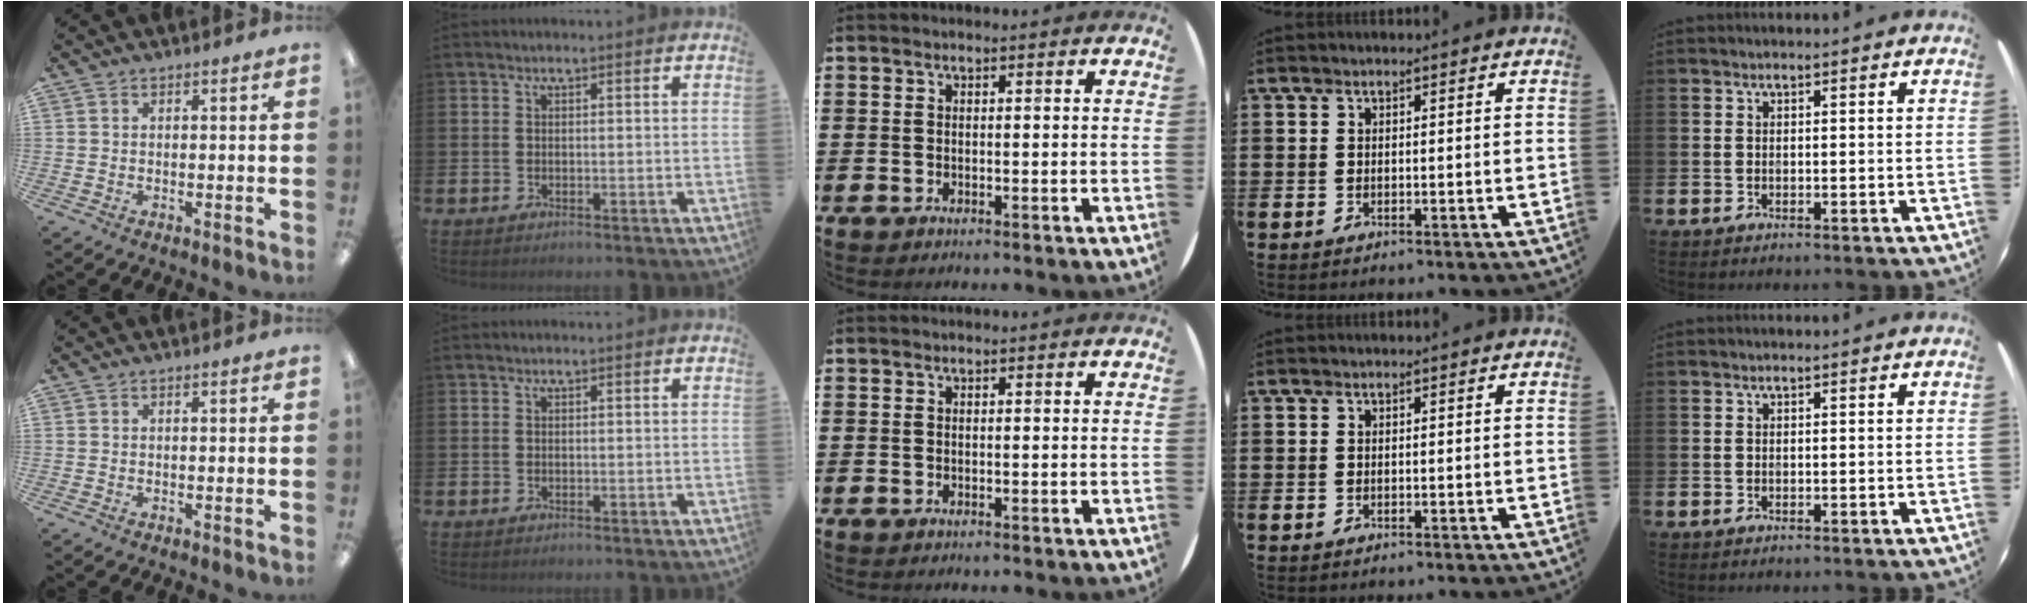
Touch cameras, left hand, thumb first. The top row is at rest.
{}